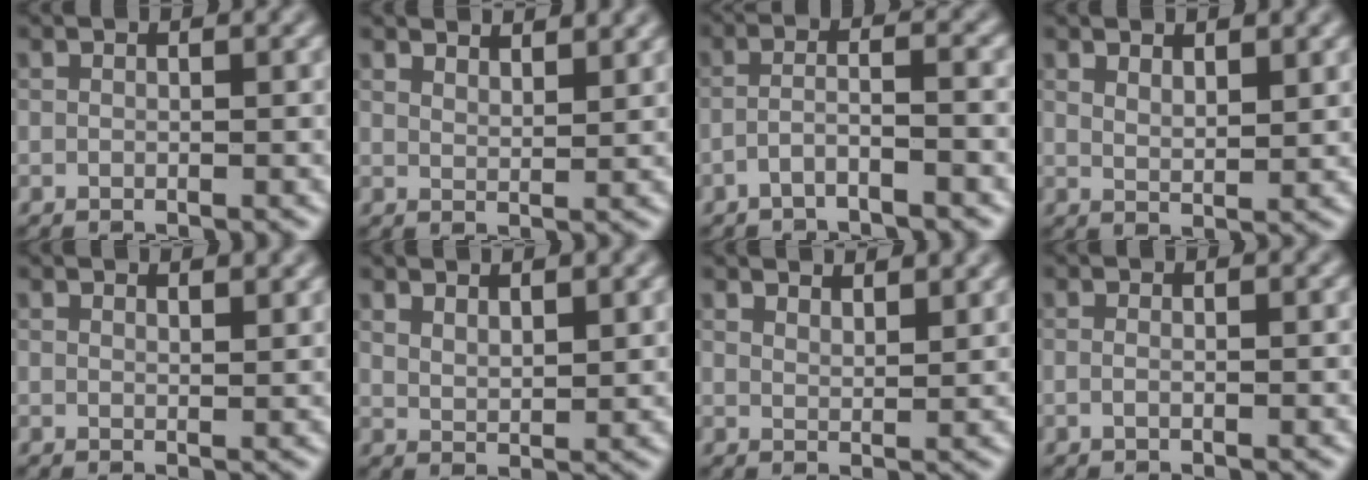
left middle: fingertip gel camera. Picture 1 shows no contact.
{"total": 4.0, "force": [3.6, 1.0, 1.4], "torque": [-0.010, 0.006, 0.041]}
{"total": 2.8, "force": [-1.7, 0.4, 2.3], "torque": [-0.039, 0.012, -0.043]}
{"total": 2.0, "force": [1.6, 0.6, 1.1], "torque": [-0.019, -0.003, 0.031]}
{"total": 1.8, "force": [1.6, 0.4, 0.7], "torque": [-0.010, 0.001, 0.022]}
{"total": 2.1, "force": [1.8, 0.6, 0.9], "torque": [-0.015, 0.000, 0.034]}
{"total": 4.0, "force": [3.6, 1.0, 1.4], "torque": [-0.010, 0.008, 0.039]}
{"total": 0.6, "force": [-0.1, 0.2, 0.6], "torque": [-0.013, -0.004, -0.004]}